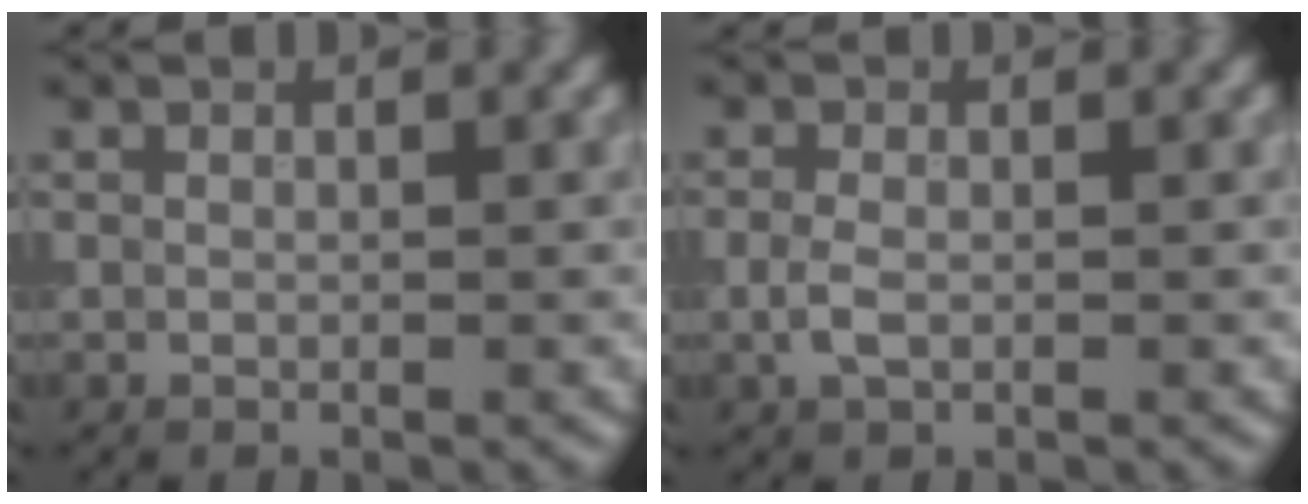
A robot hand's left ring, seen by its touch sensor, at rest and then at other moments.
{"total": 1.6, "force": [-0.4, 0.9, 1.2], "torque": [-0.033, 0.000, -0.011]}